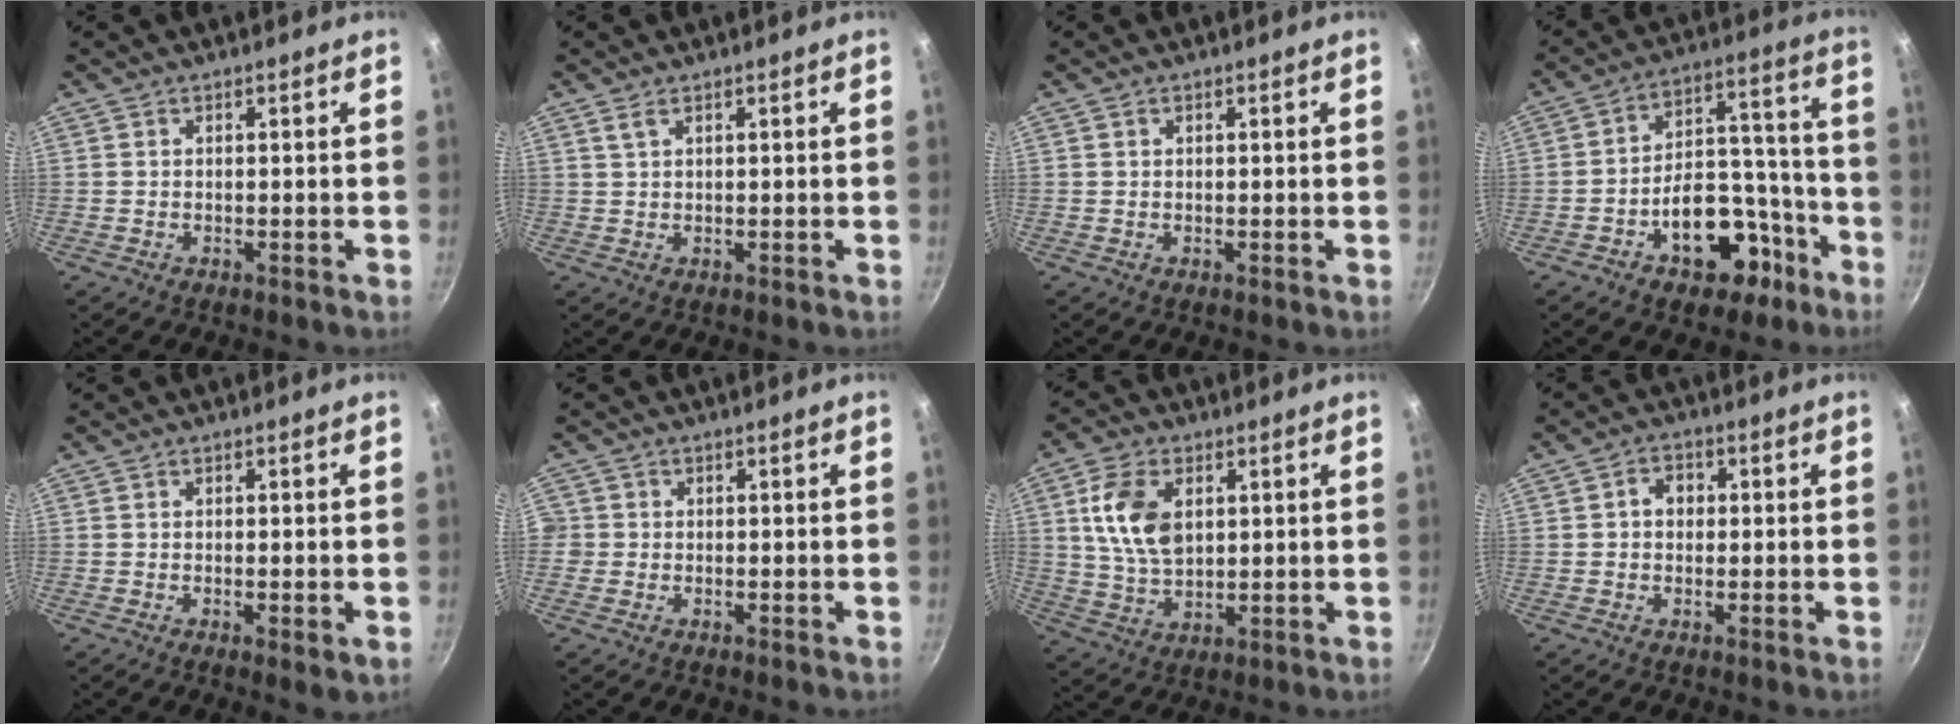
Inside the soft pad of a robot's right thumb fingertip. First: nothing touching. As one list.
[{"total": 1.5, "force": [0.9, 0.6, 1.1], "torque": [-0.020, -0.002, 0.020]}, {"total": 0.6, "force": [0.3, 0.5, 0.3], "torque": [-0.003, 0.002, 0.004]}, {"total": 16.1, "force": [-8.0, 9.8, 10.0], "torque": [-0.104, 0.083, -0.105]}, {"total": 2.4, "force": [-0.6, 0.7, 2.3], "torque": [-0.035, -0.009, -0.008]}, {"total": 2.0, "force": [-0.4, 2.0, 0.3], "torque": [0.005, 0.006, -0.011]}, {"total": 11.3, "force": [2.9, 7.2, 8.3], "torque": [-0.144, -0.011, 0.058]}, {"total": 3.9, "force": [0.3, 3.2, 2.1], "torque": [-0.014, 0.007, -0.001]}]